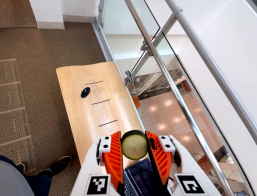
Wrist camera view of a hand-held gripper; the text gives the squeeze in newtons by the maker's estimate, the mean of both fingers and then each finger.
{"total": 9.0, "left": 8.9, "right": 9.0}